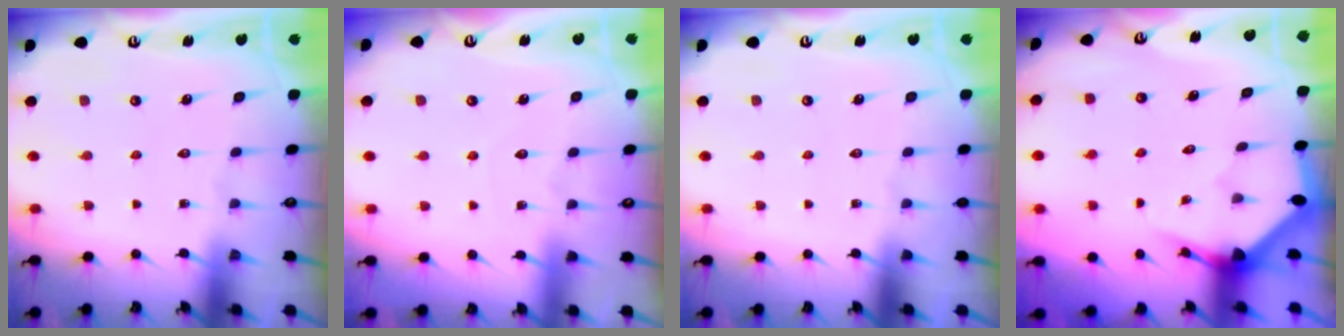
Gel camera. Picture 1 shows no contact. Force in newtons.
{"total": 2.9, "press": 2.9, "slide": 0.3}
{"total": 0.0}
{"total": 3.4, "press": 3.4, "slide": 0.1}